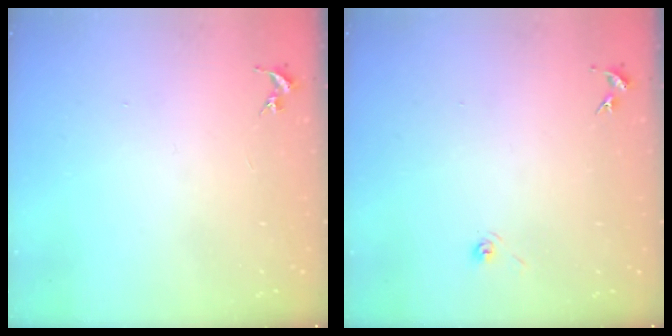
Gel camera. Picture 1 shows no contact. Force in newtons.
{"total": 3.2, "press": 2.6, "slide": 1.8}